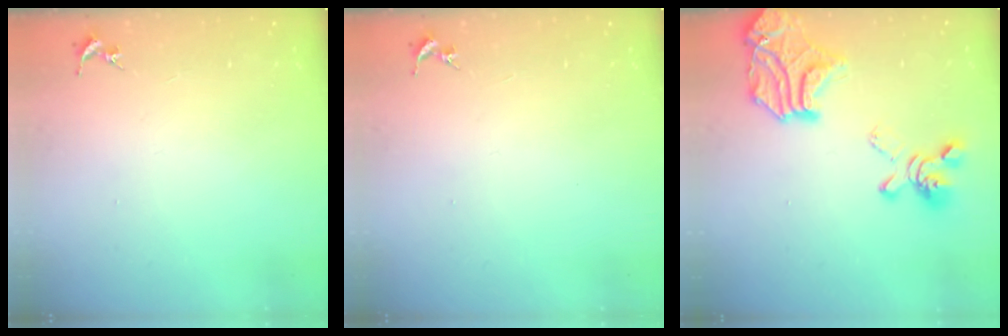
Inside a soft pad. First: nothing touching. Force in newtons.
{"total": 0.0}
{"total": 25.0, "press": 24.9, "slide": 2.6}